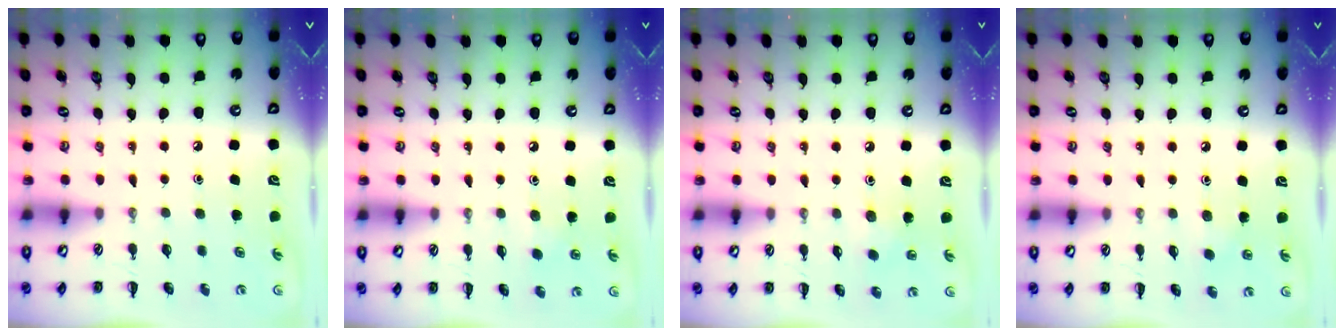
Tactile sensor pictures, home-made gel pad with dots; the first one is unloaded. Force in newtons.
{"total": 2.1, "press": 2.0, "slide": 0.7}
{"total": 4.0, "press": 3.8, "slide": 1.2}
{"total": 1.8, "press": 1.7, "slide": 0.6}